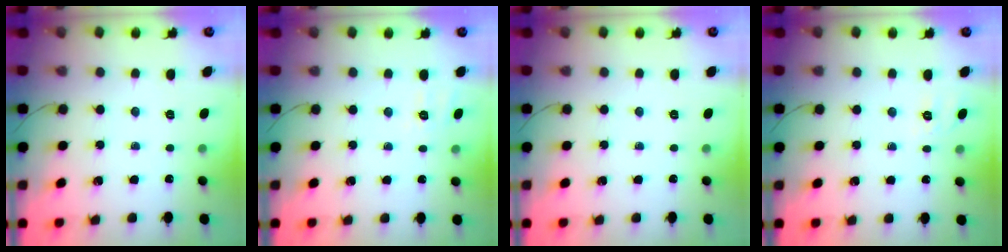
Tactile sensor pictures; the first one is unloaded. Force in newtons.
{"total": 2.4, "press": 1.3, "slide": 2.1}
{"total": 0.0}
{"total": 1.8, "press": 0.0, "slide": 1.8}